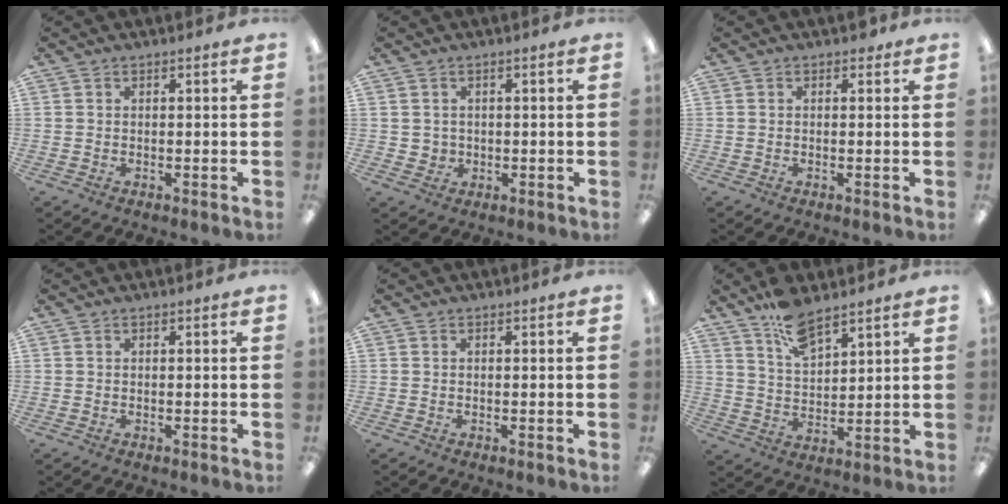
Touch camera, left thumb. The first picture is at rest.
{"total": 2.3, "force": [0.7, 2.1, 0.2], "torque": [-0.010, 0.004, 0.011]}
{"total": 0.9, "force": [0.5, 0.6, 0.4], "torque": [-0.001, 0.000, 0.006]}
{"total": 0.0}
{"total": 0.0}
{"total": 9.6, "force": [7.4, 3.8, 4.9], "torque": [-0.091, -0.036, 0.135]}